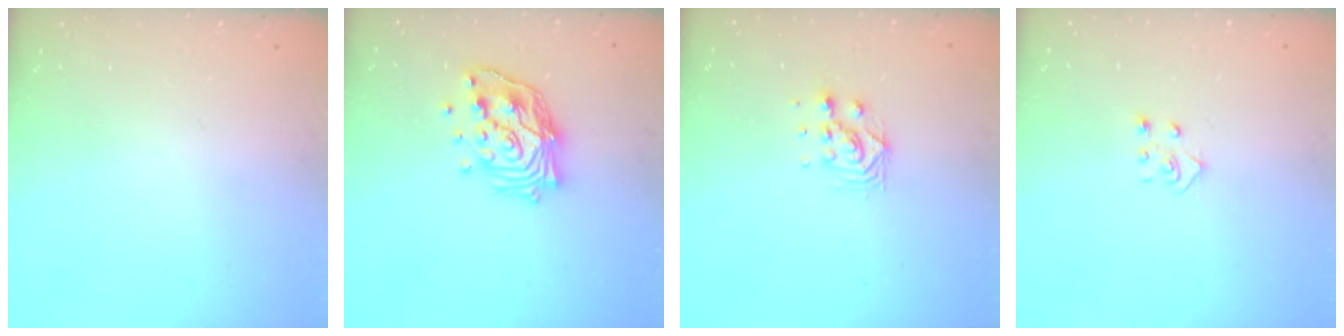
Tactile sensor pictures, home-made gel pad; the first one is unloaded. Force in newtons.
{"total": 14.9, "press": 14.8, "slide": 1.1}
{"total": 7.0, "press": 7.0, "slide": 0.5}
{"total": 4.5, "press": 4.5, "slide": 0.4}